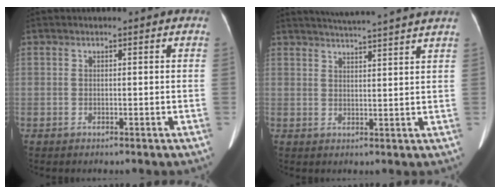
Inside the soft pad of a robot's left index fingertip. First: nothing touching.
{"total": 12.1, "force": [11.0, -1.4, 4.7], "torque": [-0.079, -0.001, 0.139]}